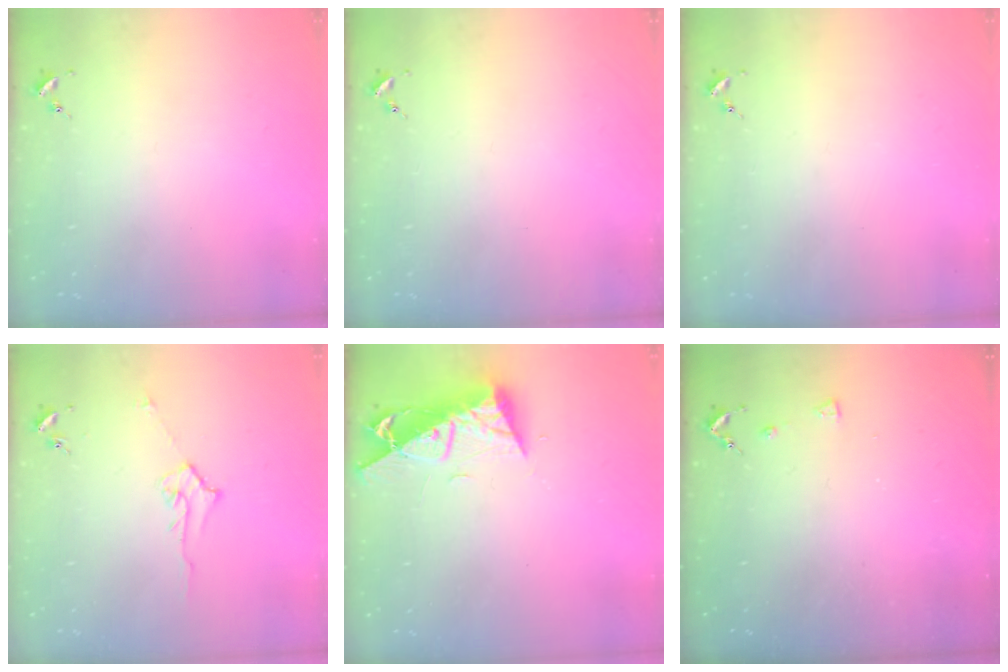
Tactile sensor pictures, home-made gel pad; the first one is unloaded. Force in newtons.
{"total": 0.0}
{"total": 0.0}
{"total": 5.1, "press": 5.0, "slide": 0.6}
{"total": 9.3, "press": 9.2, "slide": 1.1}
{"total": 3.3, "press": 3.3, "slide": 0.6}